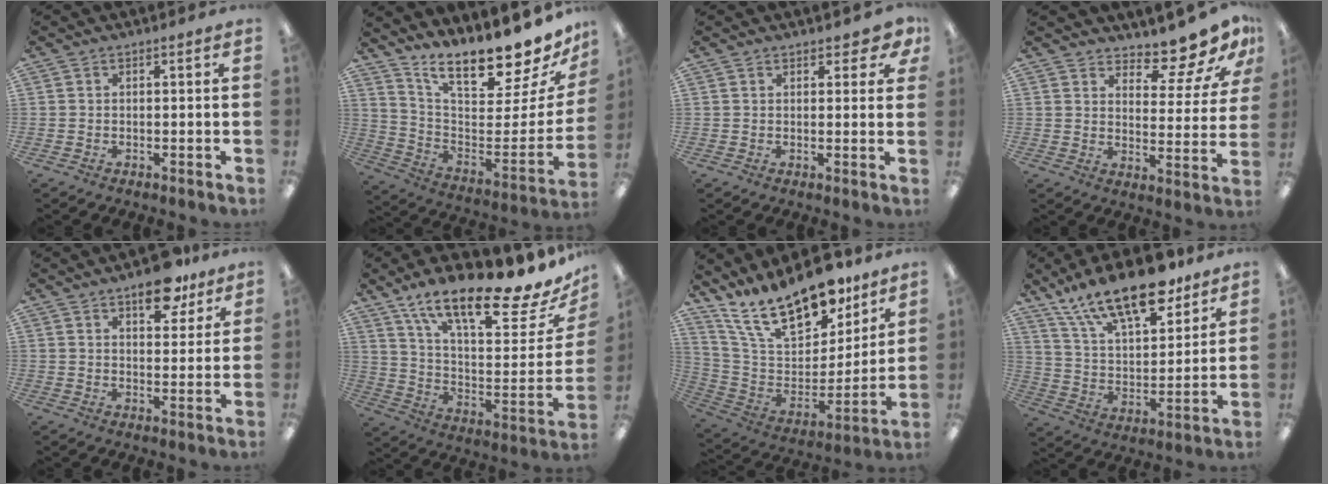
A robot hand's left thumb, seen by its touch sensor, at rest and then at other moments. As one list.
[{"total": 16.0, "force": [13.9, 3.3, 7.2], "torque": [-0.096, -0.131, 0.229]}, {"total": 3.0, "force": [2.1, 1.6, 1.3], "torque": [-0.013, -0.002, 0.036]}, {"total": 10.7, "force": [9.6, 3.0, 3.7], "torque": [-0.052, -0.079, 0.171]}, {"total": 10.3, "force": [7.0, 4.5, 6.0], "torque": [-0.061, -0.037, 0.115]}, {"total": 21.4, "force": [16.1, 4.9, 13.2], "torque": [-0.196, -0.119, 0.260]}, {"total": 22.2, "force": [17.0, 8.9, 11.2], "torque": [-0.207, -0.114, 0.303]}, {"total": 20.1, "force": [14.7, 7.5, 11.5], "torque": [-0.207, -0.081, 0.256]}]